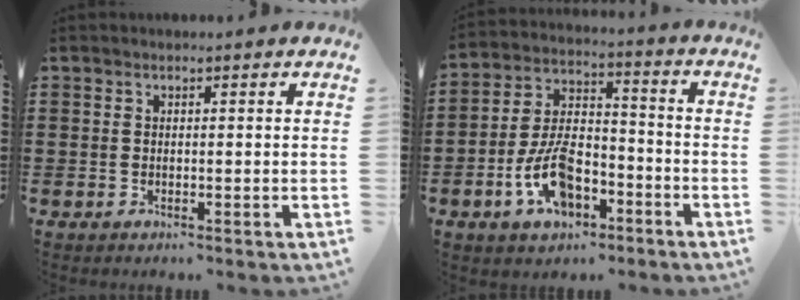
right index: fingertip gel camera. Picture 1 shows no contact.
{"total": 9.5, "force": [-4.5, 5.0, 6.8], "torque": [-0.151, 0.007, -0.082]}